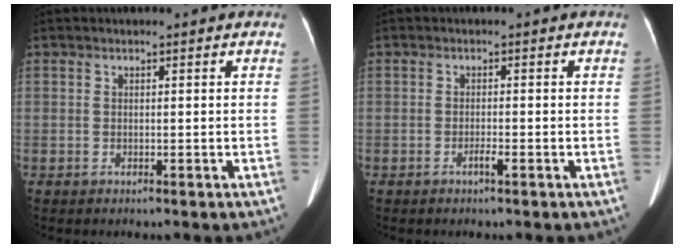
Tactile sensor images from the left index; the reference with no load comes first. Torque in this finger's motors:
{"motor_torque": [-0.02, -0.01, 0.00, 0.00]}